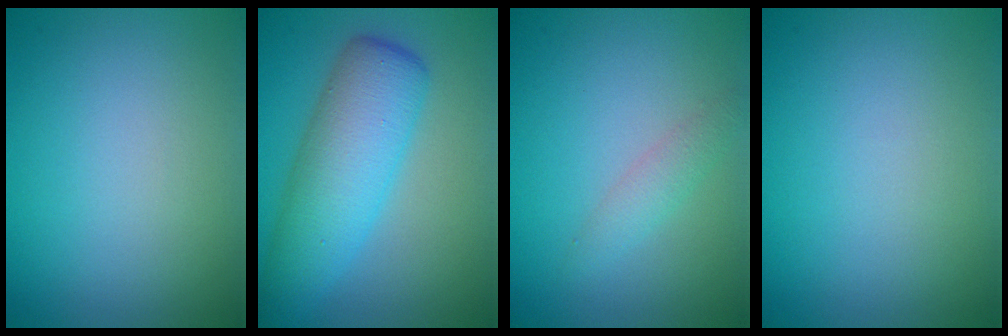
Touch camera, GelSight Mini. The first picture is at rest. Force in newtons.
{"total": 6.9, "press": 6.9, "slide": 0.1}
{"total": 1.5, "press": 1.5, "slide": 0.0}
{"total": 0.0}